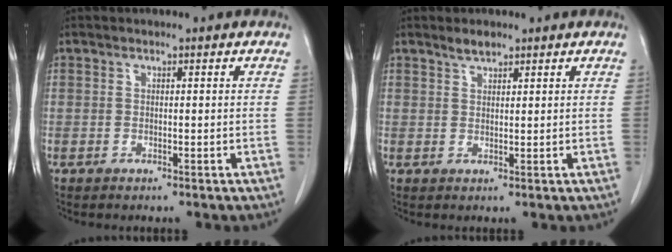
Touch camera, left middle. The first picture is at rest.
{"total": 1.7, "force": [1.5, 0.5, 0.7], "torque": [-0.014, 0.000, 0.028]}